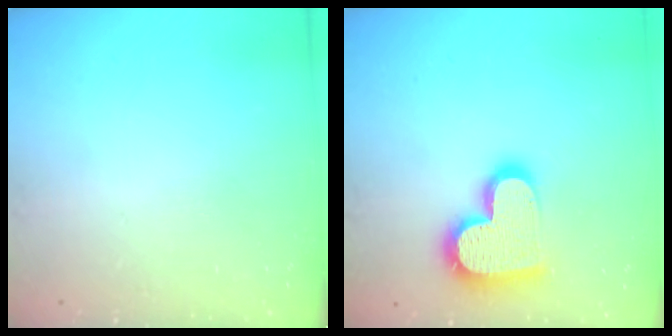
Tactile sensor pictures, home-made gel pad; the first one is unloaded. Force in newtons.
{"total": 17.9, "press": 17.9, "slide": 1.1}